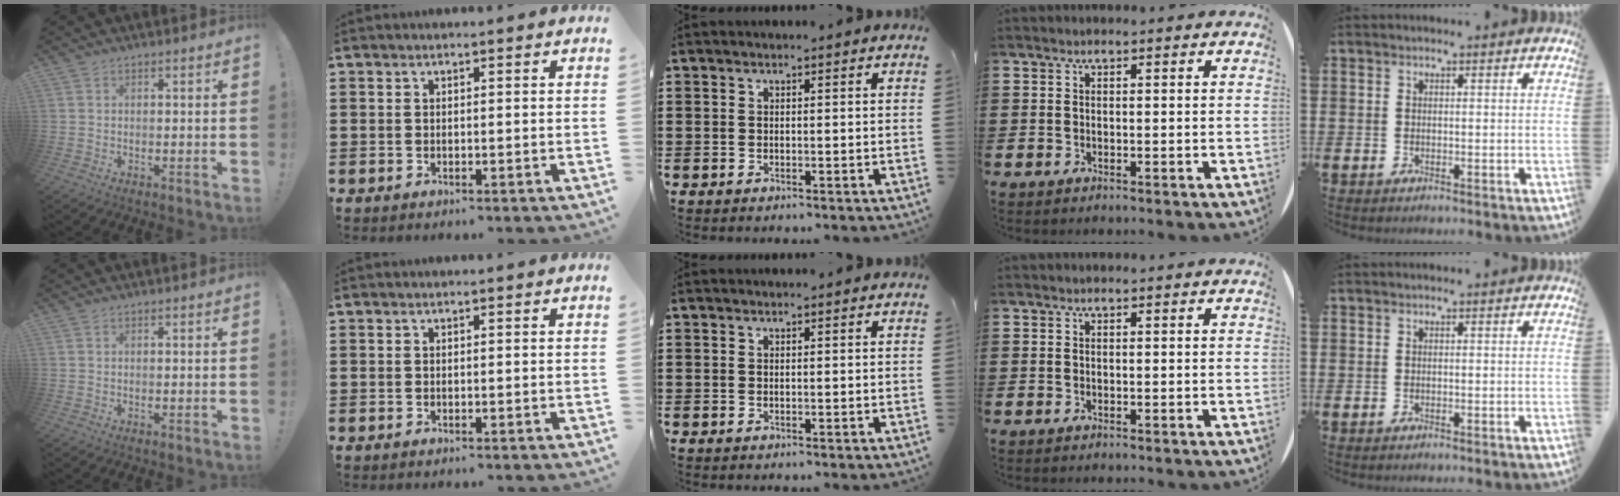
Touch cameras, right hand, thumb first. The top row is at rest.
{}